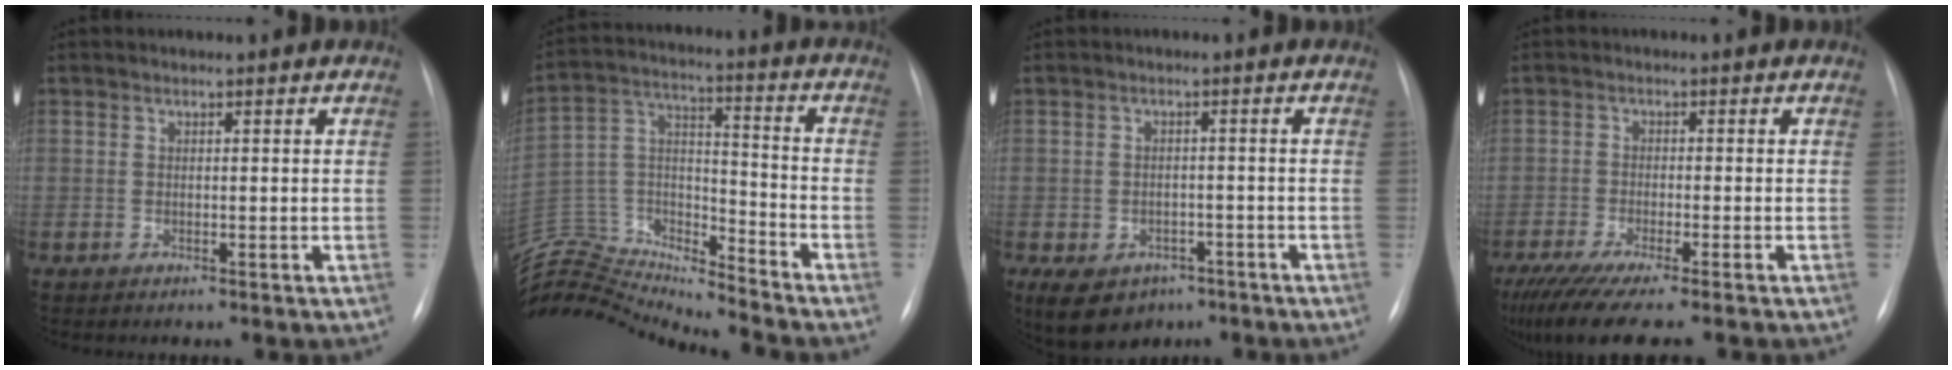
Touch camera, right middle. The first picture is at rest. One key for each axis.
{"total": 20.6, "fx": -20.2, "fy": 0.7, "fz": 4.2, "tx": -0.090, "ty": 0.037, "tz": -0.353}
{"total": 10.8, "fx": -5.9, "fy": 7.9, "fz": 4.5, "tx": -0.108, "ty": 0.007, "tz": -0.077}
{"total": 10.4, "fx": -8.2, "fy": 0.6, "fz": 6.4, "tx": -0.099, "ty": -0.026, "tz": -0.135}